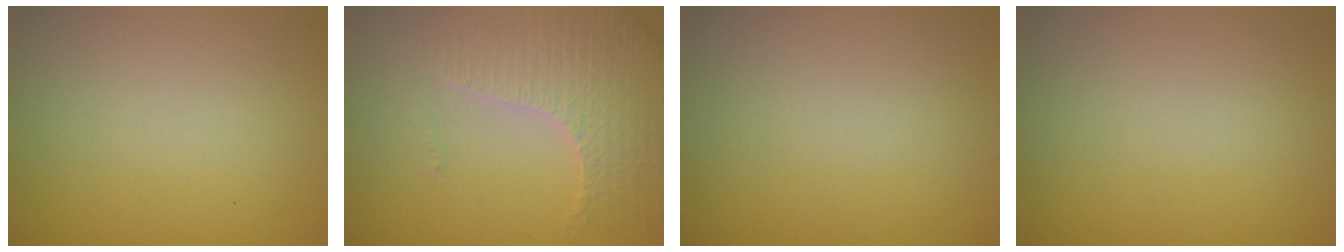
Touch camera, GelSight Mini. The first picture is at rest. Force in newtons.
{"total": 4.0, "press": 3.9, "slide": 1.1}
{"total": 0.0}
{"total": 0.0}